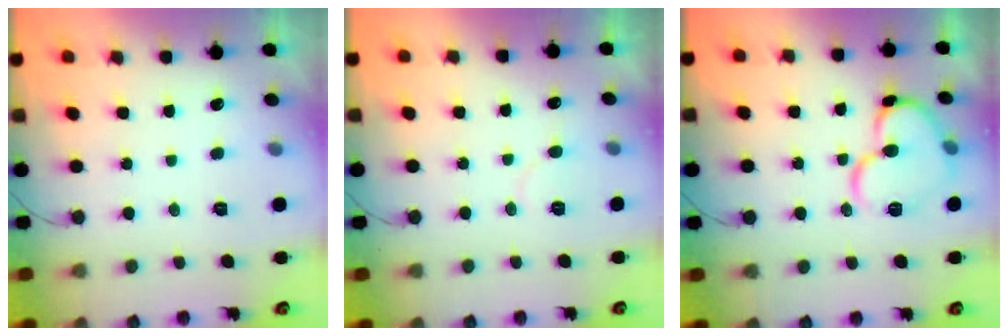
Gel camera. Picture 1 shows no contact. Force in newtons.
{"total": 4.4, "press": 4.3, "slide": 0.5}
{"total": 14.1, "press": 13.9, "slide": 2.0}